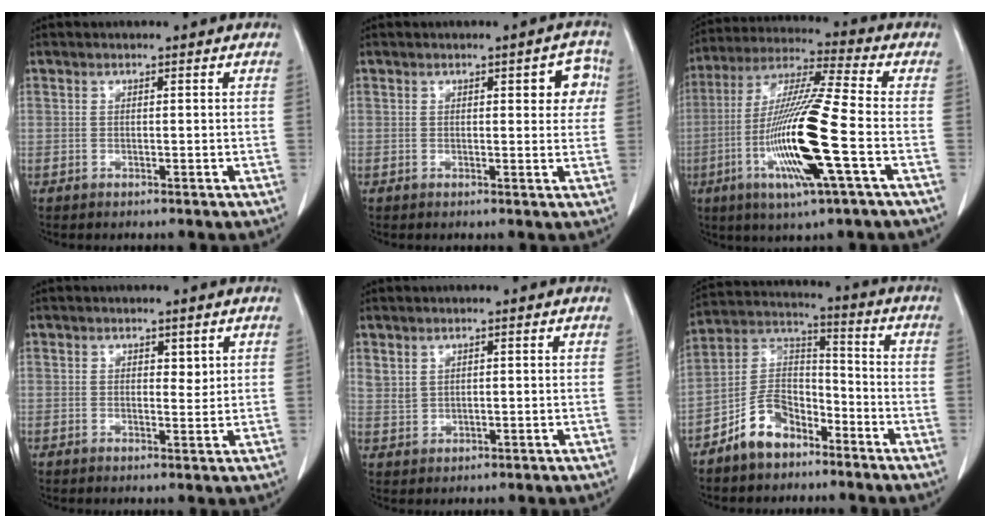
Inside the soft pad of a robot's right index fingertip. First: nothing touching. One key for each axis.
{"total": 4.3, "fx": 1.3, "fy": 1.6, "fz": 3.8, "tx": -0.034, "ty": 0.011, "tz": 0.011}
{"total": 17.1, "fx": -4.8, "fy": 0.2, "fz": 16.4, "tx": -0.333, "ty": -0.016, "tz": -0.096}
{"total": 3.8, "fx": 1.9, "fy": 2.1, "fz": 2.5, "tx": -0.025, "ty": -0.003, "tz": 0.028}
{"total": 2.2, "fx": 1.6, "fy": 1.2, "fz": 0.9, "tx": -0.020, "ty": 0.001, "tz": 0.038}
{"total": 9.1, "fx": -6.0, "fy": 5.3, "fz": 4.3, "tx": -0.090, "ty": 0.021, "tz": -0.114}